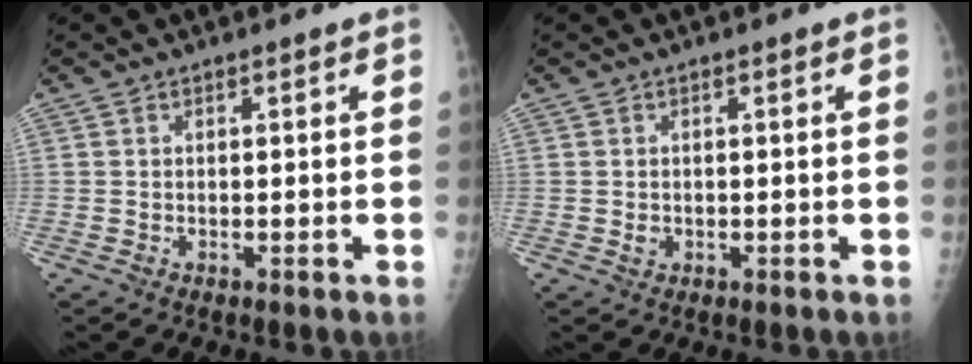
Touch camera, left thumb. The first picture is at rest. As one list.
[{"total": 1.1, "force": [-0.1, 0.9, 0.5], "torque": [-0.005, 0.001, 0.002]}]